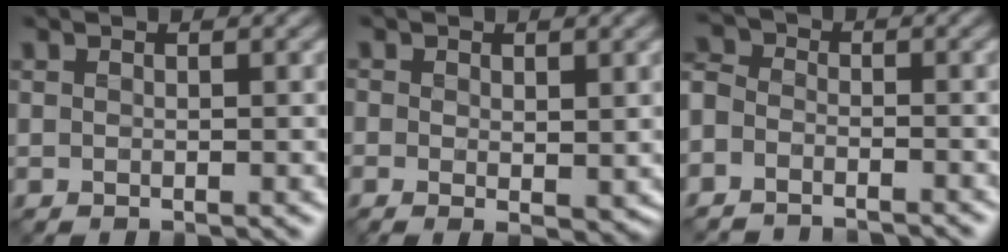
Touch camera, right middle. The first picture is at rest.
{"total": 1.2, "force": [0.3, 0.6, 1.0], "torque": [-0.014, -0.005, 0.008]}
{"total": 5.0, "force": [-4.6, 2.0, 0.5], "torque": [0.009, 0.008, -0.089]}